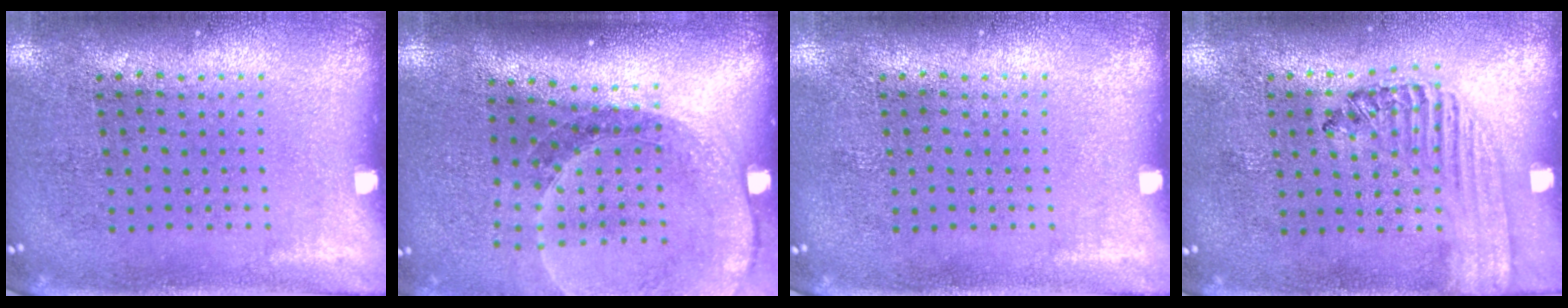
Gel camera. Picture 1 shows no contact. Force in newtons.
{"total": 1.7, "press": 1.7, "slide": 0.2}
{"total": 0.0}
{"total": 1.3, "press": 1.2, "slide": 0.5}